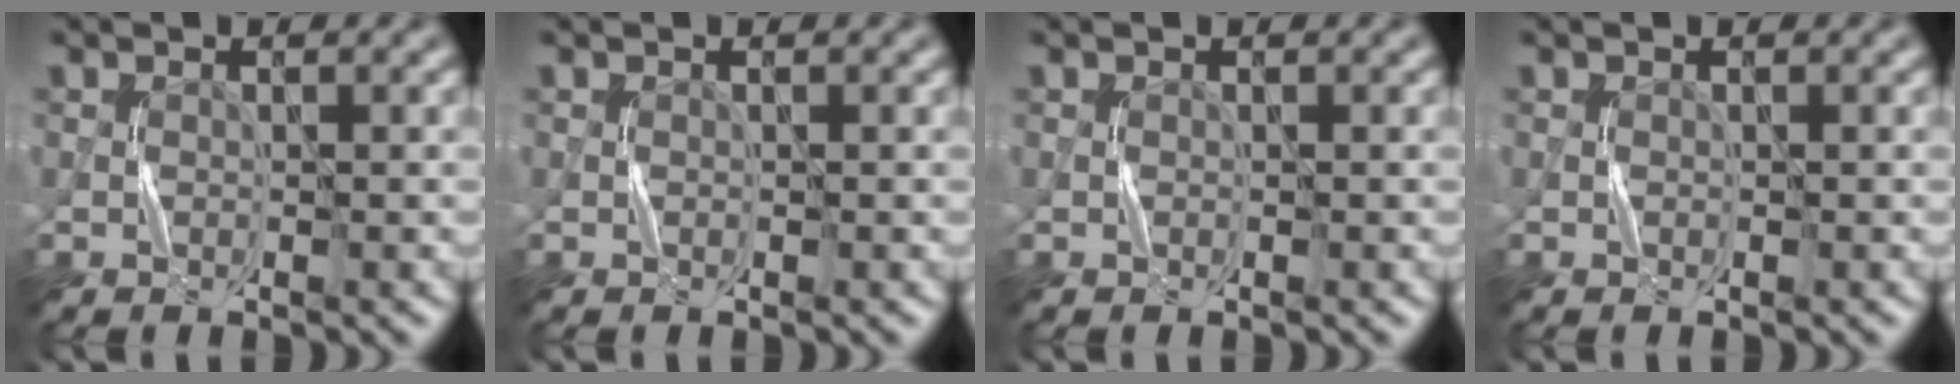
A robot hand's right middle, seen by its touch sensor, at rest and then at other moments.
{"total": 0.0}
{"total": 0.0}
{"total": 0.0}